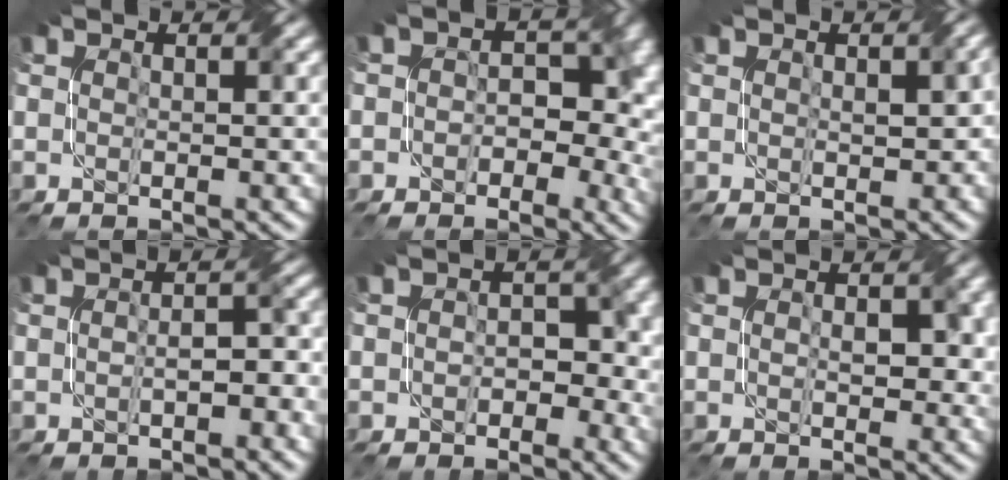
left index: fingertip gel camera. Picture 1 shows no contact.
{"total": 5.6, "force": [-0.8, 4.3, 3.5], "torque": [-0.006, -0.003, -0.005]}
{"total": 1.9, "force": [0.1, 1.2, 1.4], "torque": [-0.015, 0.001, 0.016]}
{"total": 2.1, "force": [-0.6, 0.7, 1.9], "torque": [-0.034, 0.007, -0.005]}
{"total": 2.6, "force": [-0.5, 2.0, 1.5], "torque": [-0.001, 0.005, 0.002]}
{"total": 2.4, "force": [0.4, 1.4, 1.9], "torque": [-0.025, 0.000, 0.014]}